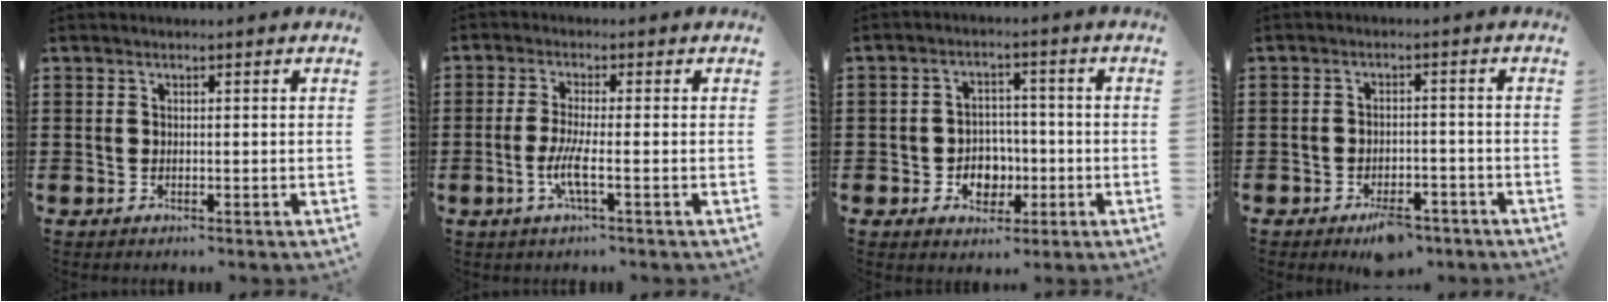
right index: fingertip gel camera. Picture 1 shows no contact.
{"total": 4.9, "force": [-1.5, 0.3, 4.7], "torque": [-0.101, -0.012, -0.034]}
{"total": 4.5, "force": [-1.3, 3.8, 2.0], "torque": [-0.030, 0.002, -0.027]}
{"total": 3.7, "force": [-3.1, 1.3, 1.5], "torque": [-0.023, 0.009, -0.058]}